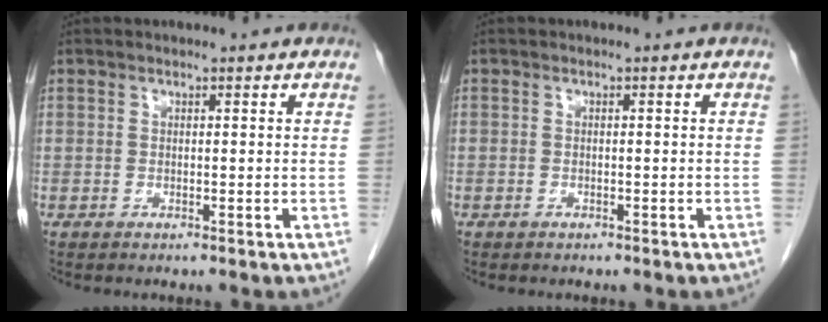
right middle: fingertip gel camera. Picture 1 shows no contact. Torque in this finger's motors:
{"motor_torque": [1.10, -1.04, -0.21, -0.21]}